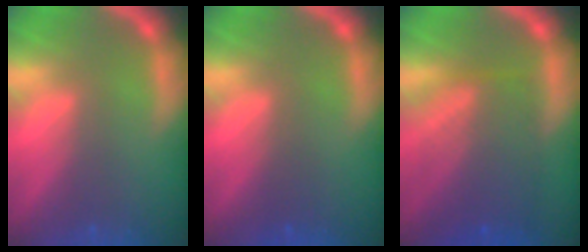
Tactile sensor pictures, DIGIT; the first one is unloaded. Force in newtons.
{"total": 1.0}
{"total": 8.0}